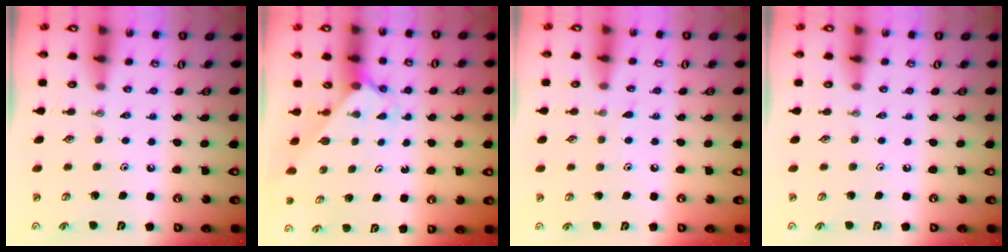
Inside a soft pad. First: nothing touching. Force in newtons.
{"total": 2.1, "press": 2.1, "slide": 0.3}
{"total": 3.2, "press": 3.2, "slide": 0.4}
{"total": 0.0}